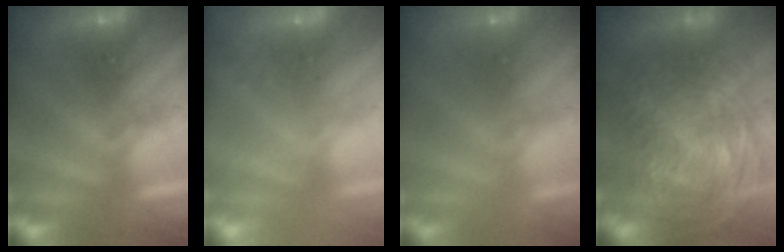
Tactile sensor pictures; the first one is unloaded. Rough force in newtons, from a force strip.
{"total": 2.3}
{"total": 9.4}
{"total": 11.3}